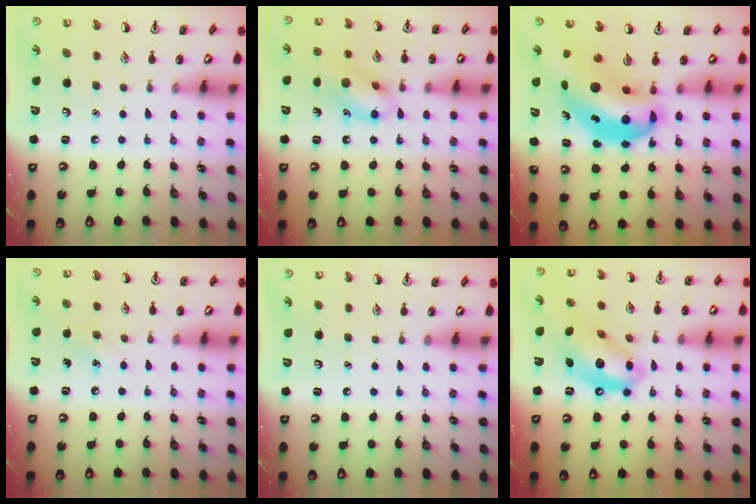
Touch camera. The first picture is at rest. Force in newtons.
{"total": 12.2, "press": 12.0, "slide": 2.2}
{"total": 13.1, "press": 12.5, "slide": 4.0}
{"total": 3.8, "press": 3.5, "slide": 1.3}
{"total": 0.0}
{"total": 12.6, "press": 12.0, "slide": 3.7}